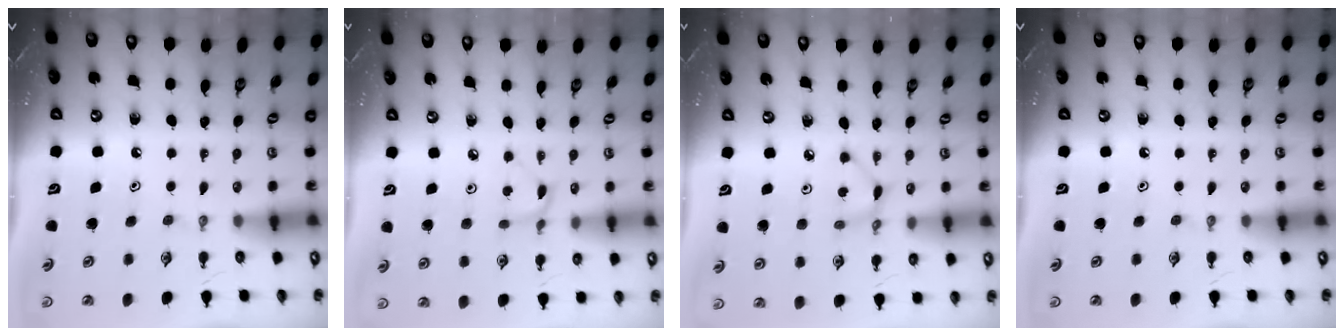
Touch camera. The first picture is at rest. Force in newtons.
{"total": 2.0, "press": 2.0, "slide": 0.2}
{"total": 2.7, "press": 2.7, "slide": 0.1}
{"total": 0.0}